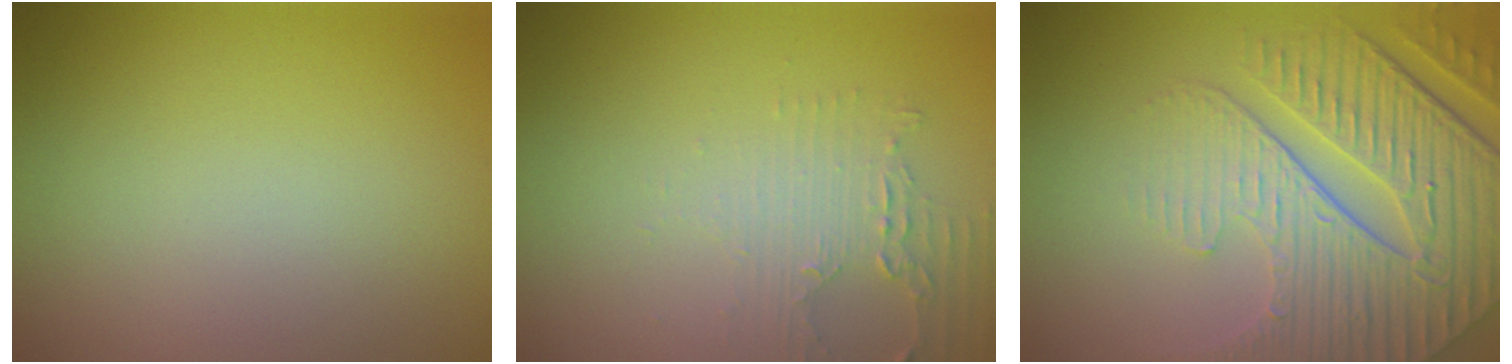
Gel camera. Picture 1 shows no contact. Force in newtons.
{"total": 2.1, "press": 2.0, "slide": 0.4}
{"total": 7.6, "press": 6.0, "slide": 4.7}